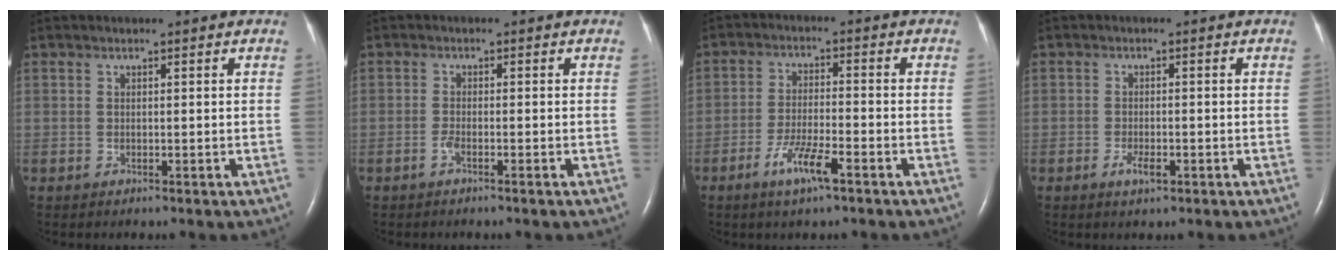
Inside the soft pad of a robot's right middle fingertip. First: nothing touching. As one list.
[{"total": 1.5, "force": [-1.0, -0.1, 1.1], "torque": [-0.027, -0.001, -0.022]}, {"total": 6.1, "force": [-3.6, 0.7, 4.9], "torque": [-0.101, -0.006, -0.066]}, {"total": 2.2, "force": [-1.2, 0.8, 1.8], "torque": [-0.037, -0.001, -0.019]}]